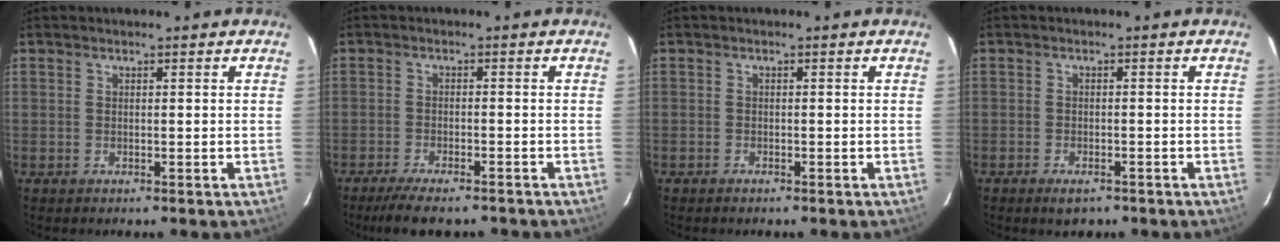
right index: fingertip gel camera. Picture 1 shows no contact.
{"total": 6.7, "force": [-5.3, 1.7, 3.8], "torque": [-0.088, -0.023, -0.085]}
{"total": 0.7, "force": [-0.6, 0.3, 0.0], "torque": [-0.003, 0.003, -0.011]}
{"total": 3.3, "force": [-2.3, 1.6, 1.7], "torque": [-0.039, -0.005, -0.036]}